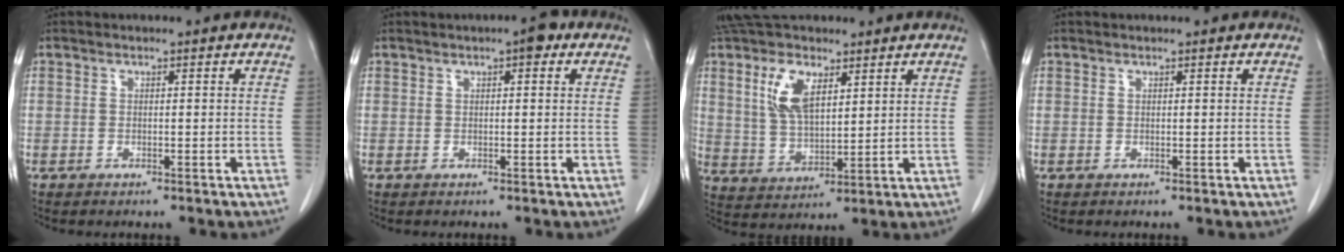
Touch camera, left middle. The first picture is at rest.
{"total": 2.6, "force": [1.4, 0.6, 2.1], "torque": [-0.033, 0.008, 0.015]}
{"total": 10.5, "force": [5.4, 4.7, 7.7], "torque": [-0.168, 0.015, 0.106]}
{"total": 0.6, "force": [0.6, 0.1, 0.2], "torque": [-0.010, 0.004, 0.008]}